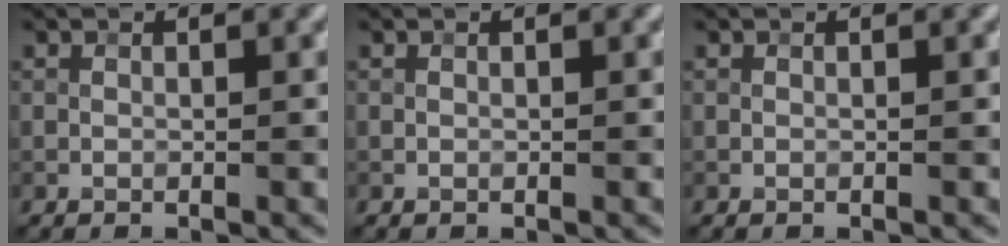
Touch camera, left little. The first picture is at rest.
{"total": 0.0}
{"total": 0.0}